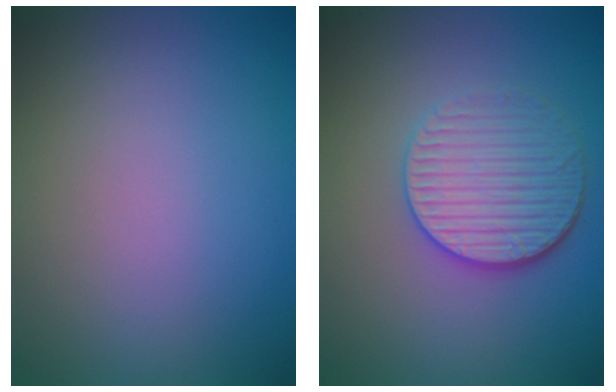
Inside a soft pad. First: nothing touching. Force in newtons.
{"total": 4.0, "press": 3.4, "slide": 2.0}